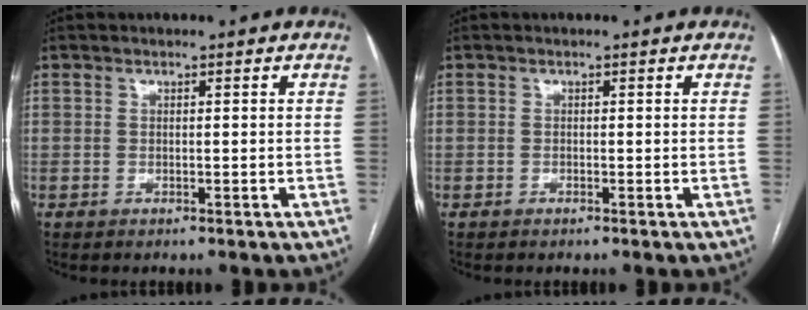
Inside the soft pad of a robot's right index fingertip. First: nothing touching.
{"total": 0.0}